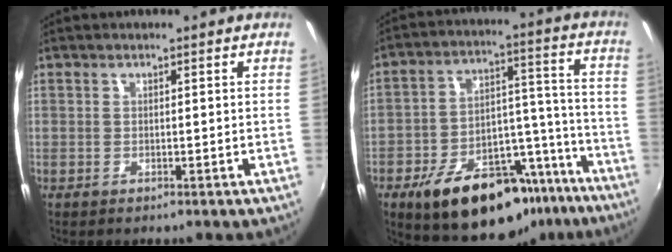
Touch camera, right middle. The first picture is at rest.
{"total": 24.0, "force": [-16.3, 11.7, 13.2], "torque": [-0.220, 0.039, -0.210]}